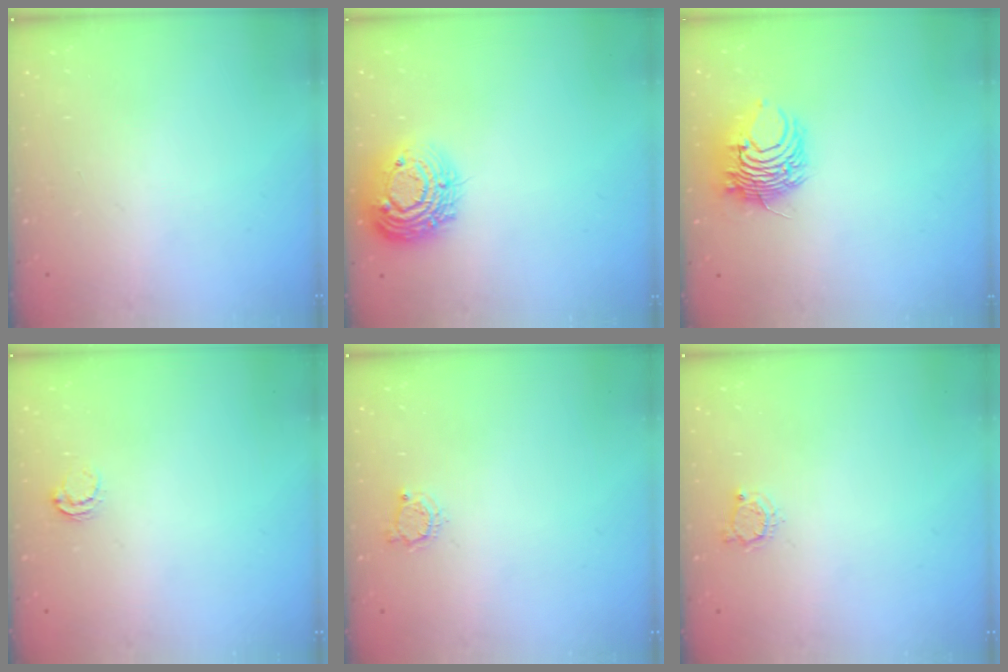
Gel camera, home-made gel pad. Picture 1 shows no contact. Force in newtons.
{"total": 13.7, "press": 13.7, "slide": 0.8}
{"total": 8.9, "press": 8.9, "slide": 0.3}
{"total": 3.9, "press": 3.9, "slide": 0.2}
{"total": 3.7, "press": 3.7, "slide": 0.6}
{"total": 3.7, "press": 3.7, "slide": 0.6}